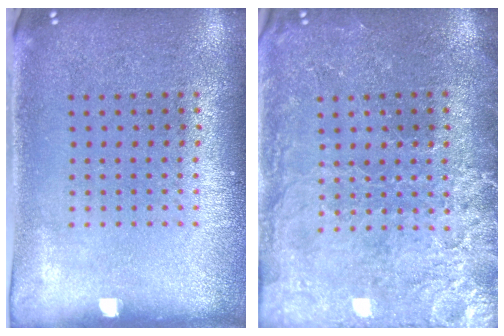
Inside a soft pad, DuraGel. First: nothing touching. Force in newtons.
{"total": 3.2, "press": 3.1, "slide": 0.7}